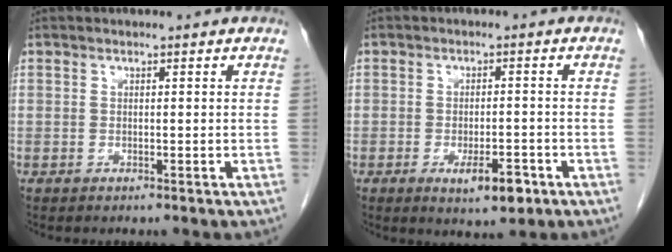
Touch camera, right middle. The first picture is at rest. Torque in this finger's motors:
{"motor_torque": [0.76, -0.18, 0.20, 0.05]}